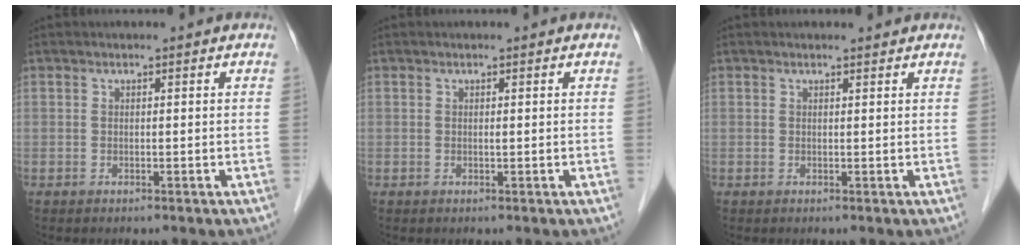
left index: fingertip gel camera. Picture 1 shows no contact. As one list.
[{"total": 0.0}, {"total": 1.2, "force": [1.2, 0.1, 0.2], "torque": [-0.010, 0.001, 0.017]}]